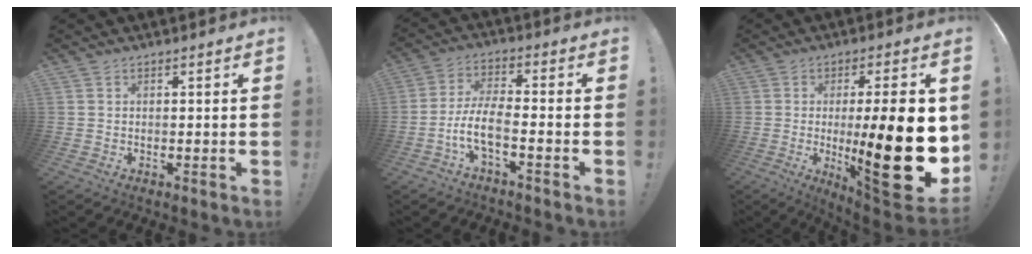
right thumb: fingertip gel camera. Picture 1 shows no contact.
{"total": 9.0, "force": [-4.3, 3.0, 7.3], "torque": [-0.153, 0.007, -0.080]}
{"total": 26.3, "force": [-1.6, 6.2, 25.5], "torque": [-0.394, -0.024, -0.018]}